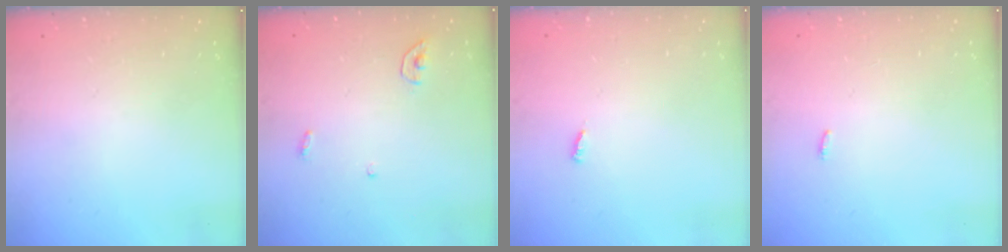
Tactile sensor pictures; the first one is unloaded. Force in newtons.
{"total": 3.5, "press": 3.5, "slide": 0.3}
{"total": 3.0, "press": 3.0, "slide": 0.0}
{"total": 3.3, "press": 1.6, "slide": 2.9}